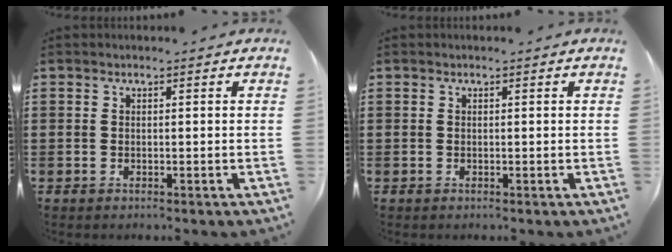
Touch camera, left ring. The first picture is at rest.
{"total": 0.0}